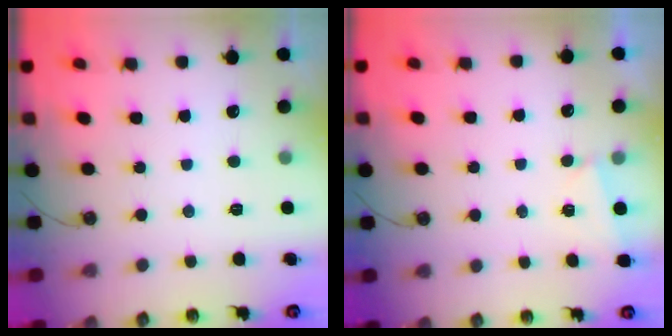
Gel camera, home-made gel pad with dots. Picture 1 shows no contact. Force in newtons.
{"total": 2.6, "press": 1.3, "slide": 2.2}